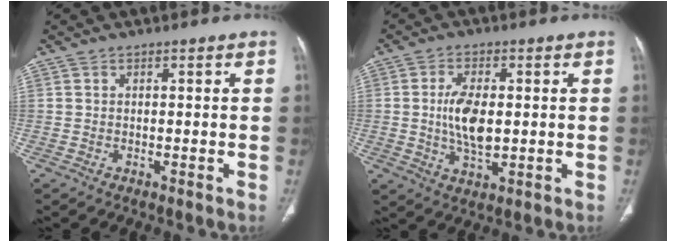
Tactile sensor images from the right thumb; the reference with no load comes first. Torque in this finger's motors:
{"motor_torque": [2.55, 2.46, 0.86, -0.53, 0.12]}